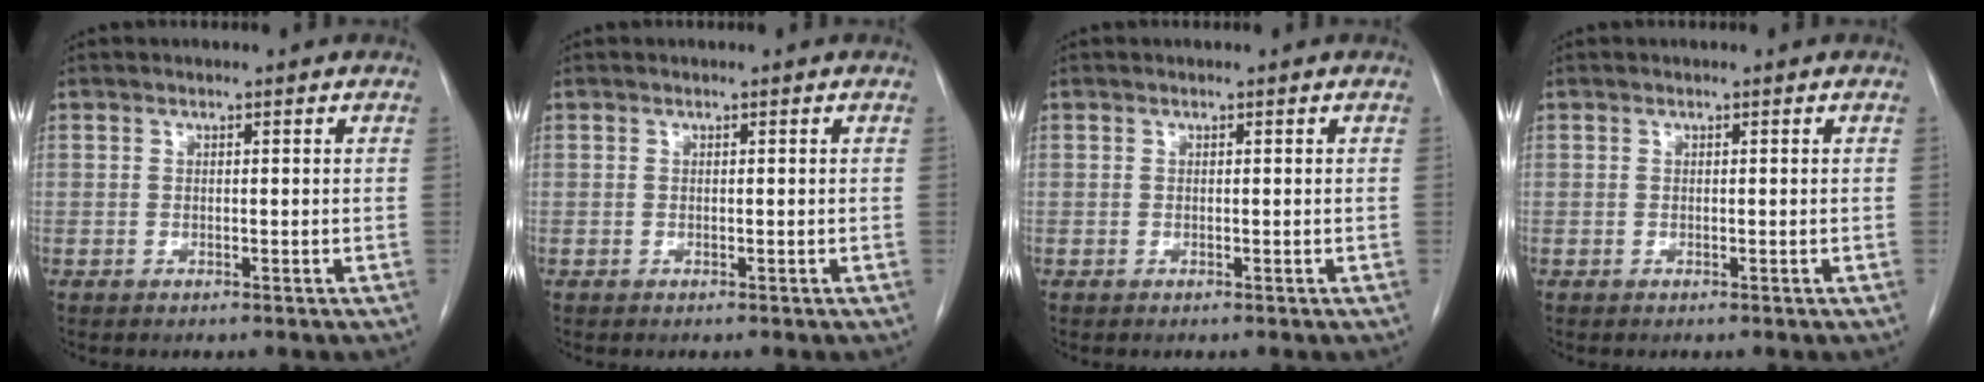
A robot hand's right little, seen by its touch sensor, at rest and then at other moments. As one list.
[{"total": 0.0}, {"total": 0.0}, {"total": 0.0}]